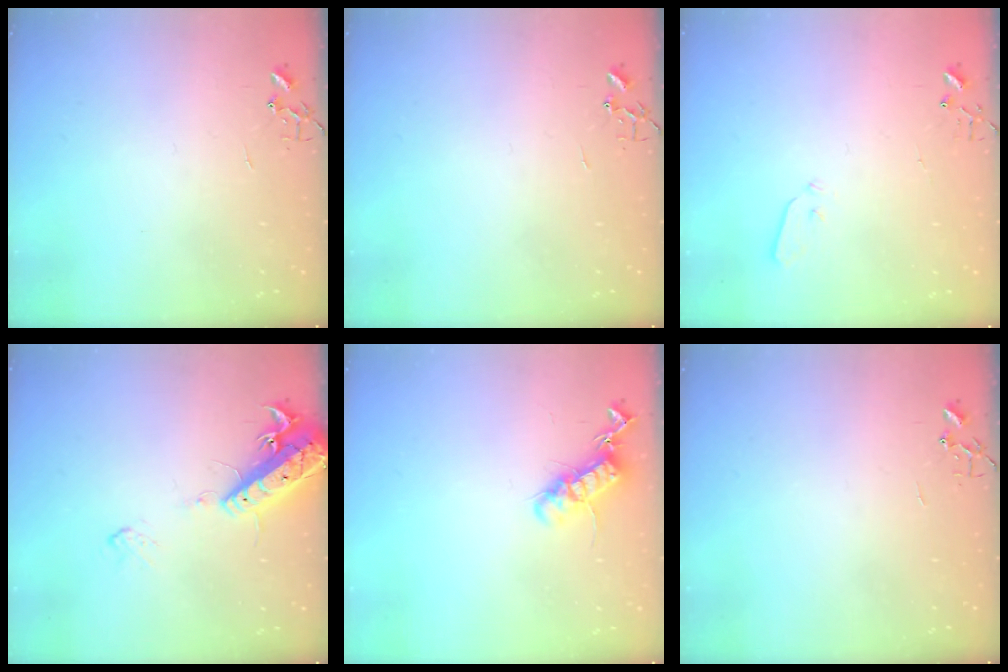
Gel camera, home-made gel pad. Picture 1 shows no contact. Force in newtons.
{"total": 0.0}
{"total": 3.6, "press": 3.6, "slide": 0.5}
{"total": 15.1, "press": 14.7, "slide": 3.5}
{"total": 12.9, "press": 12.9, "slide": 0.3}
{"total": 0.0}